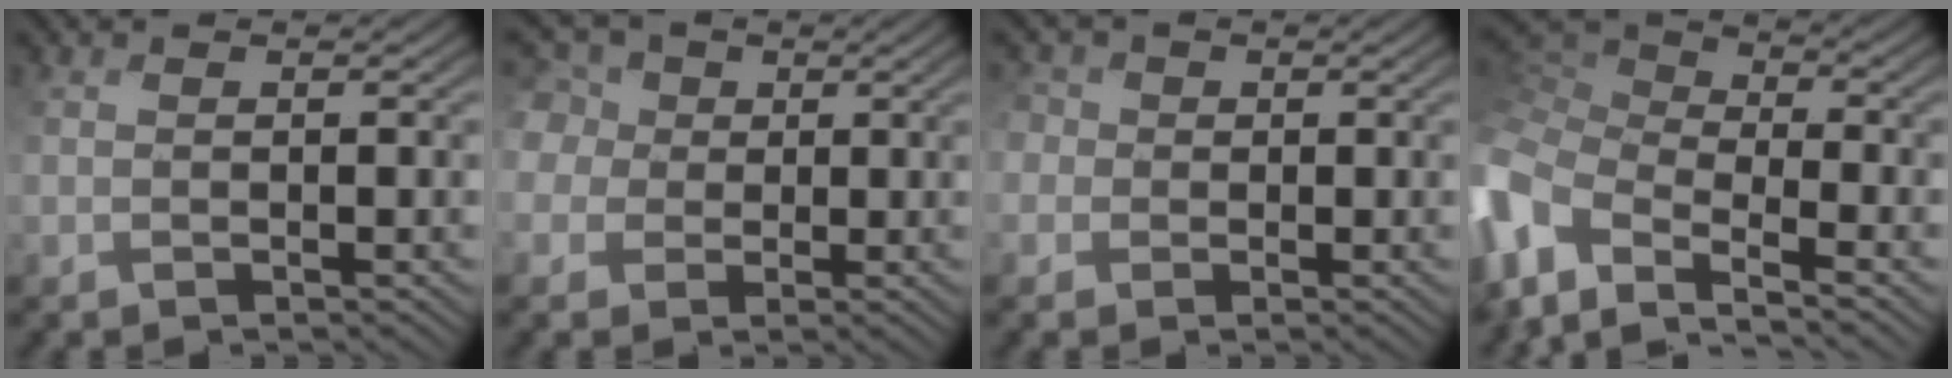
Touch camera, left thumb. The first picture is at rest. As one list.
[{"total": 7.6, "force": [1.9, 6.5, 3.3], "torque": [-0.134, 0.024, 0.019]}, {"total": 3.5, "force": [0.4, 3.3, 0.9], "torque": [-0.036, 0.011, -0.019]}, {"total": 9.9, "force": [-3.5, 5.8, 7.3], "torque": [-0.225, 0.001, -0.062]}]